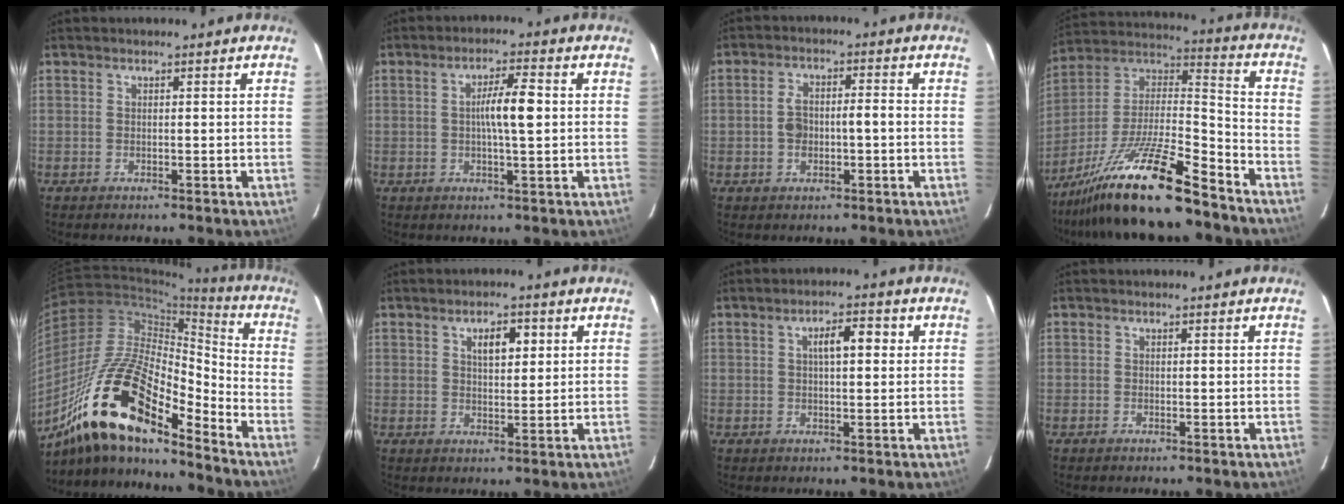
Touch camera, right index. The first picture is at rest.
{"total": 5.6, "force": [0.3, 0.5, 5.6], "torque": [-0.099, 0.008, 0.003]}
{"total": 5.3, "force": [-0.8, 2.3, 4.7], "torque": [-0.100, 0.021, -0.012]}
{"total": 19.8, "force": [-14.8, 2.1, 13.0], "torque": [-0.260, -0.015, -0.268]}
{"total": 18.0, "force": [-12.7, 4.8, 11.8], "torque": [-0.213, 0.022, -0.226]}
{"total": 4.4, "force": [1.7, 1.7, 3.7], "torque": [-0.061, 0.005, 0.028]}
{"total": 4.8, "force": [1.2, 1.3, 4.4], "torque": [-0.076, 0.015, 0.020]}
{"total": 0.0}